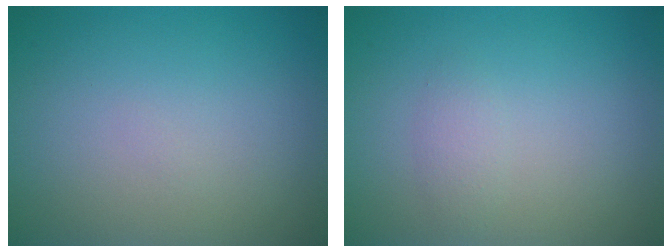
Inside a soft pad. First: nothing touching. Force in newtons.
{"total": 1.1, "press": 1.1, "slide": 0.0}